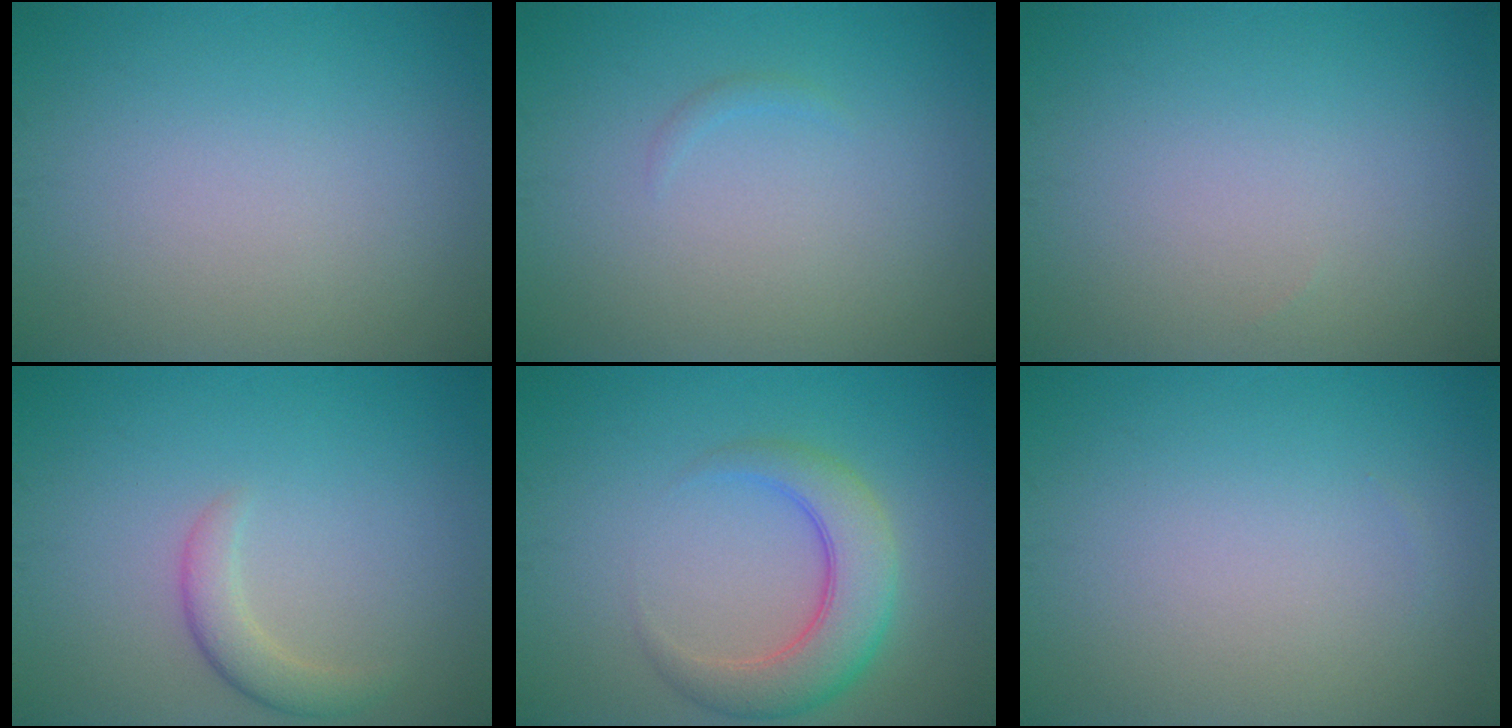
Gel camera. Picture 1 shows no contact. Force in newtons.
{"total": 0.5, "press": 0.5, "slide": 0.1}
{"total": 0.0}
{"total": 2.2, "press": 2.2, "slide": 0.2}
{"total": 5.1, "press": 5.1, "slide": 0.1}
{"total": 0.0}